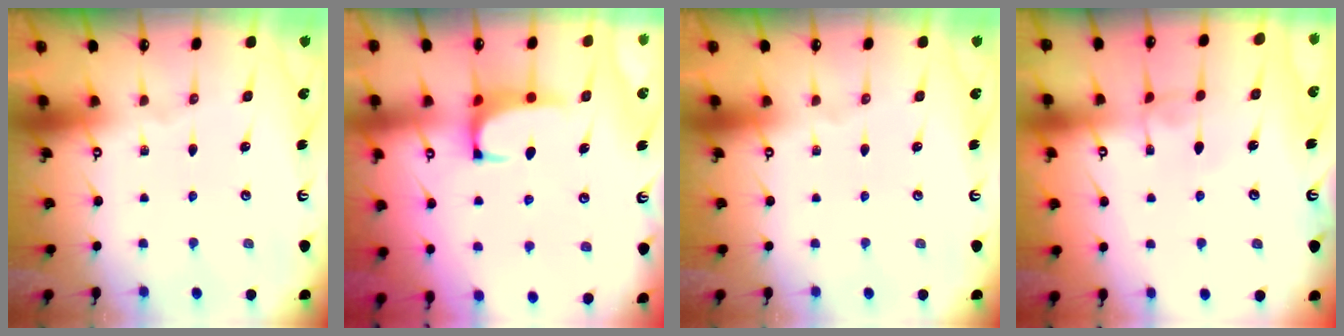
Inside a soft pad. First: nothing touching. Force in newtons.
{"total": 1.3, "press": 1.1, "slide": 0.8}
{"total": 0.0}
{"total": 0.0}